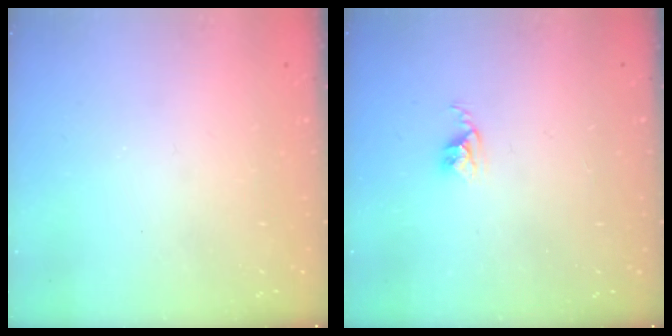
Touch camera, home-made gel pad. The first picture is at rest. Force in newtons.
{"total": 2.8, "press": 2.7, "slide": 0.4}